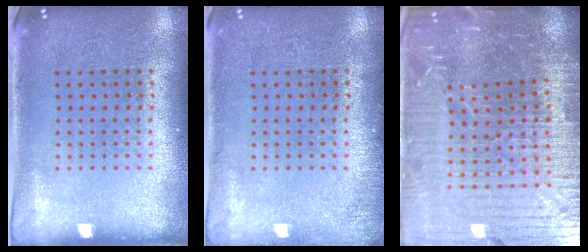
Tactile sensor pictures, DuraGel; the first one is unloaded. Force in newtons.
{"total": 1.2, "press": 1.1, "slide": 0.2}
{"total": 7.0, "press": 6.1, "slide": 3.5}